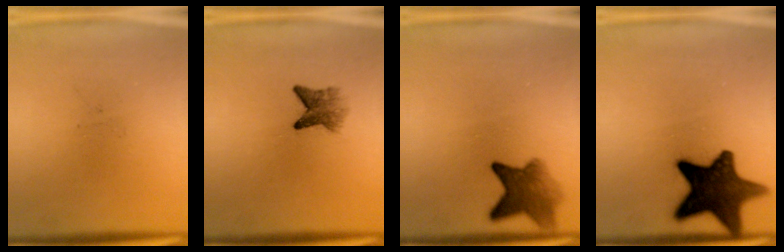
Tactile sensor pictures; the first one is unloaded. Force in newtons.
{"total": 3.6}
{"total": 6.2}
{"total": 15.5}